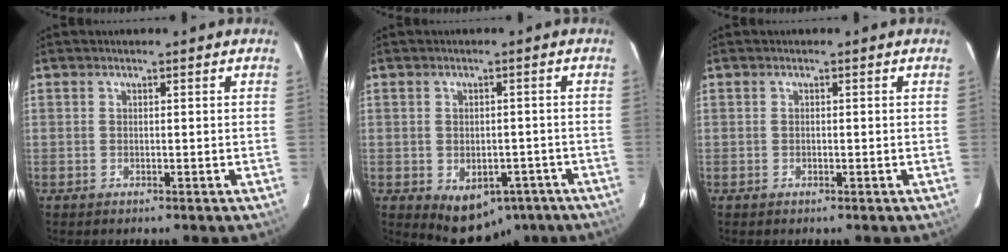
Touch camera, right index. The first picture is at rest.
{"total": 8.6, "force": [-5.0, 6.0, 3.7], "torque": [-0.060, 0.009, -0.041]}
{"total": 0.0}